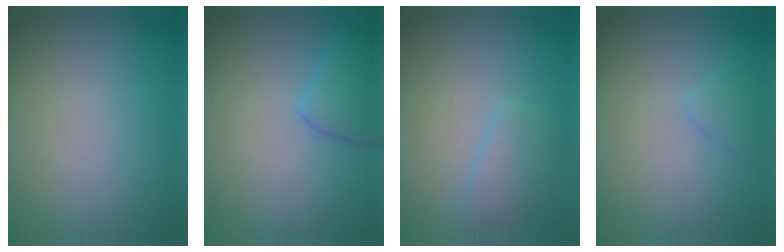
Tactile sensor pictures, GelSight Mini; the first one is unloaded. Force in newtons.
{"total": 2.8, "press": 2.7, "slide": 0.2}
{"total": 2.2, "press": 2.1, "slide": 0.2}
{"total": 1.2, "press": 1.1, "slide": 0.1}